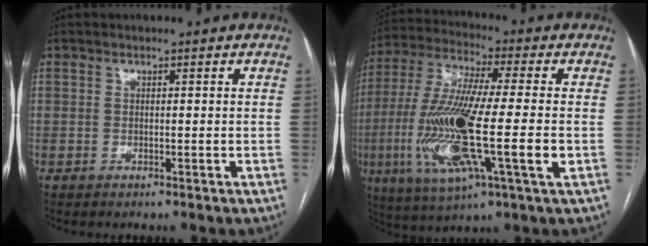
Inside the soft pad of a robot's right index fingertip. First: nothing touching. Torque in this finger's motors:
{"motor_torque": [2.14, 0.00, 1.05, 0.21]}